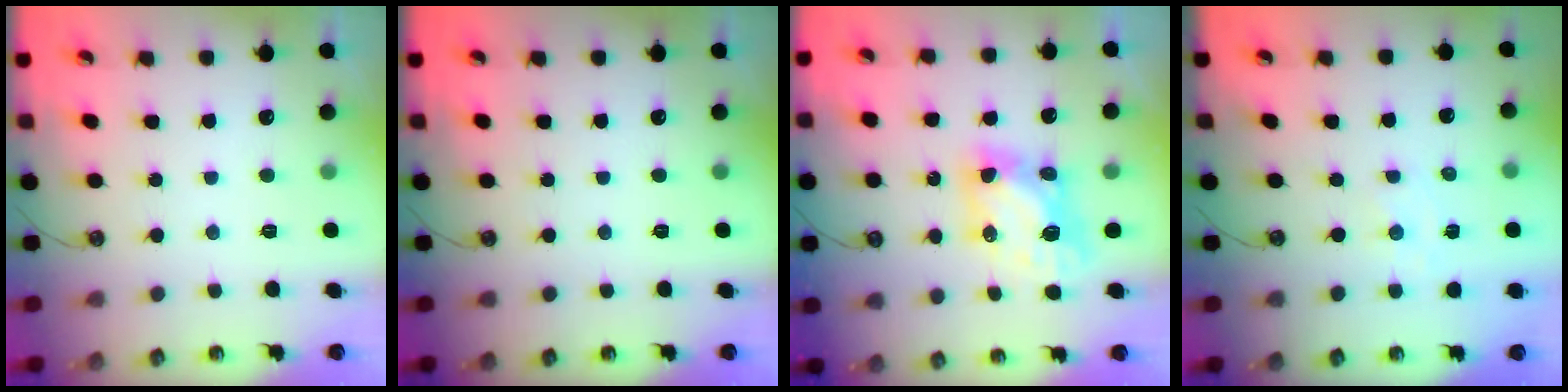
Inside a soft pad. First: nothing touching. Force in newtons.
{"total": 0.0}
{"total": 7.5, "press": 7.5, "slide": 0.6}
{"total": 2.5, "press": 2.5, "slide": 0.4}